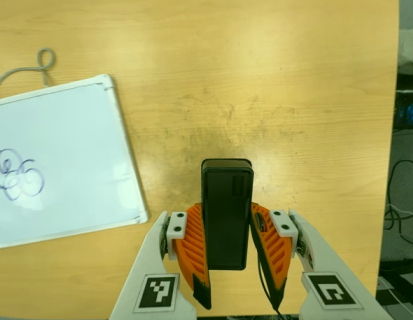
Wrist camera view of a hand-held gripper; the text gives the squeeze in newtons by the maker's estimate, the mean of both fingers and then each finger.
{"total": 3.6, "left": 2.2, "right": 5.0}